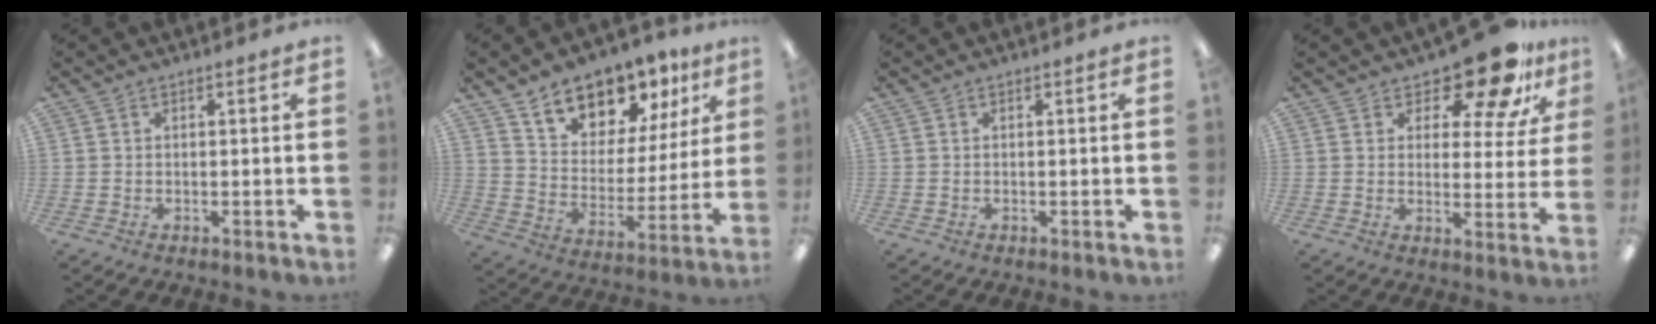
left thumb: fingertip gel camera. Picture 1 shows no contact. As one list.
[{"total": 13.2, "force": [10.8, 6.9, 3.0], "torque": [-0.053, -0.085, 0.197]}, {"total": 0.0}, {"total": 13.6, "force": [10.4, 5.4, 6.9], "torque": [-0.099, -0.065, 0.181]}]